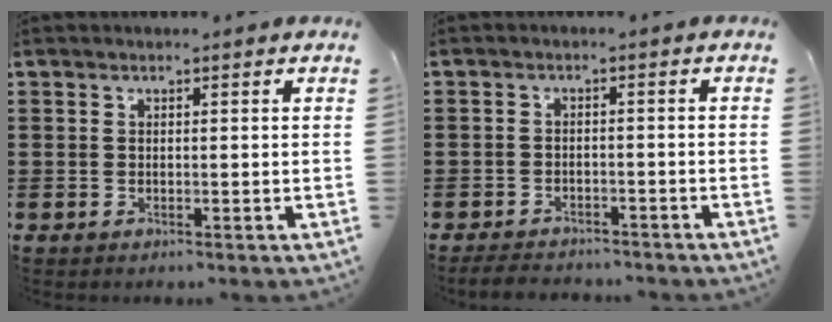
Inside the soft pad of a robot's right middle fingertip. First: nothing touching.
{"total": 2.9, "force": [-2.8, 0.7, 0.1], "torque": [-0.014, -0.002, -0.063]}